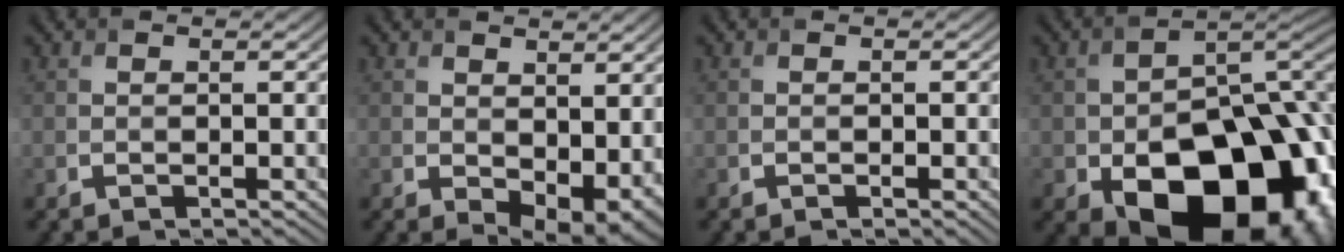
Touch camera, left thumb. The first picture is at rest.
{"total": 5.3, "force": [-0.1, 3.3, 4.2], "torque": [-0.069, -0.025, 0.020]}
{"total": 0.8, "force": [-0.5, 0.2, 0.6], "torque": [-0.008, 0.000, -0.005]}
{"total": 20.5, "force": [-8.2, 13.0, 13.6], "torque": [-0.195, -0.060, -0.093]}